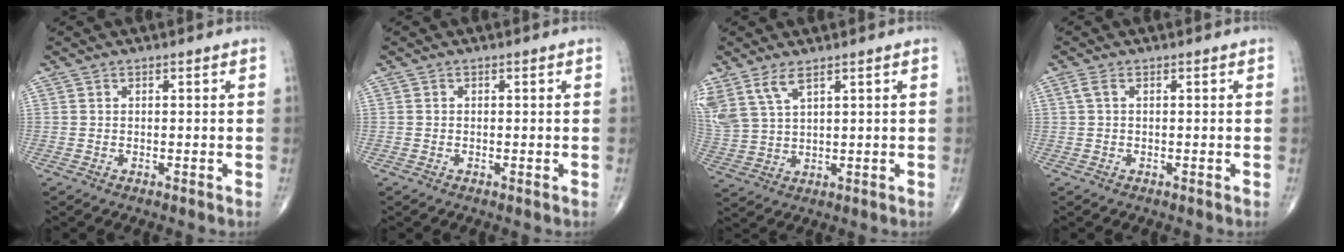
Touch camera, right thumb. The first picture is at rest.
{"total": 0.0}
{"total": 8.0, "force": [4.9, 3.3, 5.4], "torque": [-0.130, -0.009, 0.113]}
{"total": 1.4, "force": [0.3, 0.5, 1.2], "torque": [-0.035, 0.008, 0.005]}